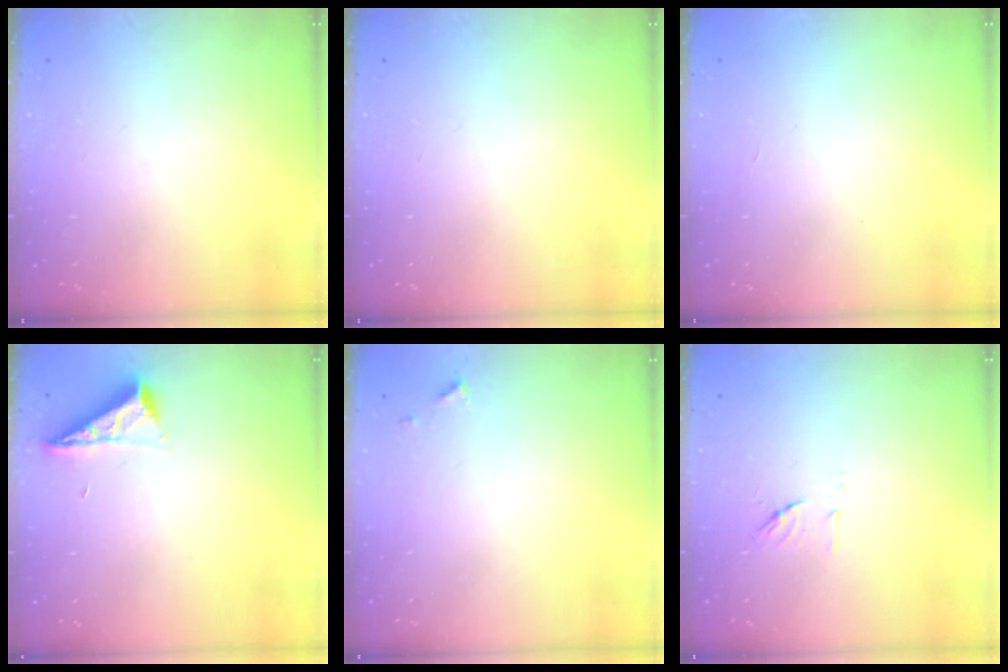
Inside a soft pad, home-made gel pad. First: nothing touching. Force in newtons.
{"total": 0.0}
{"total": 1.6, "press": 1.6, "slide": 0.1}
{"total": 7.1, "press": 7.1, "slide": 0.5}
{"total": 4.3, "press": 4.2, "slide": 0.5}
{"total": 6.8, "press": 6.6, "slide": 1.2}